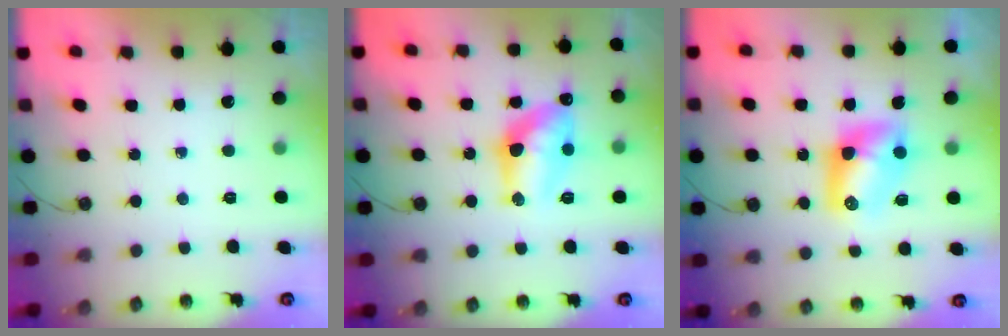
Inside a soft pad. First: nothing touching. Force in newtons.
{"total": 13.2, "press": 13.2, "slide": 1.0}
{"total": 8.8, "press": 8.8, "slide": 0.8}